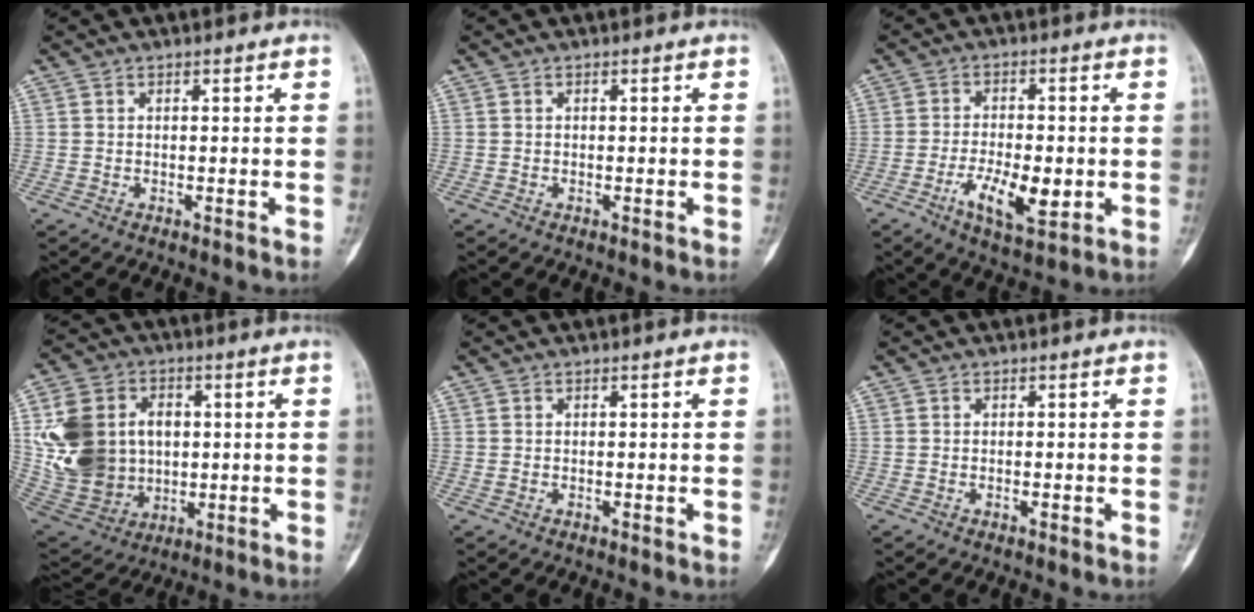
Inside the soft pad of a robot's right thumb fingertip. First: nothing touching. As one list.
[{"total": 0.0}, {"total": 9.2, "force": [-2.7, 3.7, 8.0], "torque": [-0.134, 0.002, -0.042]}, {"total": 19.0, "force": [2.1, 15.1, 11.3], "torque": [-0.202, 0.007, 0.059]}, {"total": 0.0}, {"total": 0.6, "force": [-0.2, 0.2, 0.5], "torque": [-0.007, 0.004, -0.001]}]